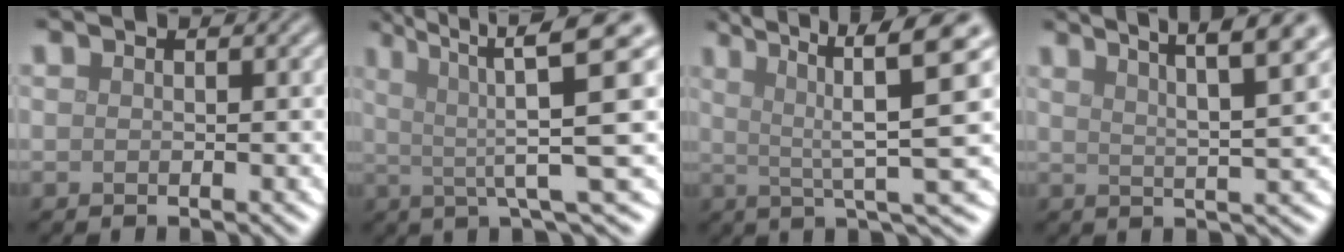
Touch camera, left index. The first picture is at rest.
{"total": 9.3, "force": [1.8, 1.3, 9.1], "torque": [-0.129, 0.017, 0.030]}
{"total": 9.4, "force": [2.7, 1.5, 8.9], "torque": [-0.132, 0.022, 0.047]}
{"total": 8.9, "force": [5.9, 2.0, 6.4], "torque": [-0.072, 0.037, 0.055]}